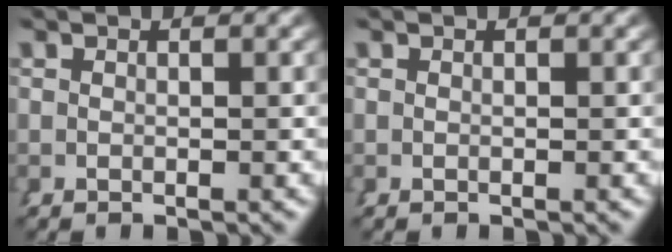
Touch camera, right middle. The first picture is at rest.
{"total": 0.0}